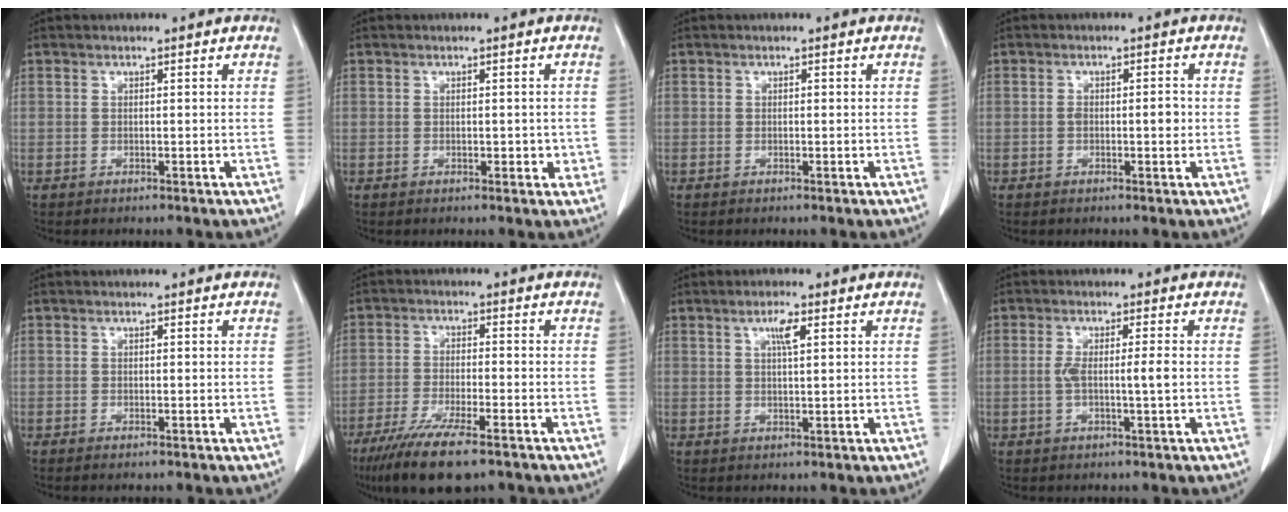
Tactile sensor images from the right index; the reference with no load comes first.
{"total": 2.0, "force": [0.0, 1.3, 1.4], "torque": [-0.009, 0.005, 0.004]}
{"total": 0.0}
{"total": 2.5, "force": [-0.2, 1.0, 2.3], "torque": [-0.034, 0.004, 0.001]}
{"total": 0.6, "force": [-0.4, 0.0, 0.4], "torque": [-0.011, -0.001, -0.007]}
{"total": 11.0, "force": [-7.7, 1.7, 7.6], "torque": [-0.130, -0.025, -0.125]}
{"total": 2.8, "force": [1.2, 0.4, 2.4], "torque": [-0.046, 0.001, 0.021]}
{"total": 3.7, "force": [-0.2, 0.0, 3.7], "torque": [-0.071, 0.005, 0.001]}